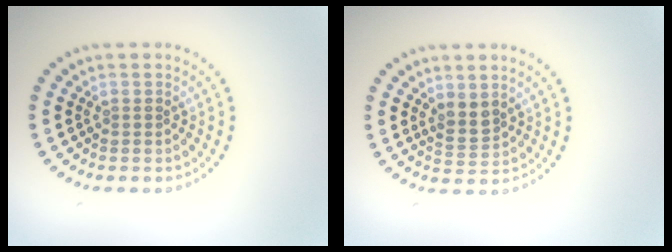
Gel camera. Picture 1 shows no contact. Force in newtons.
{"total": 1.9, "press": 1.6, "slide": 1.0}